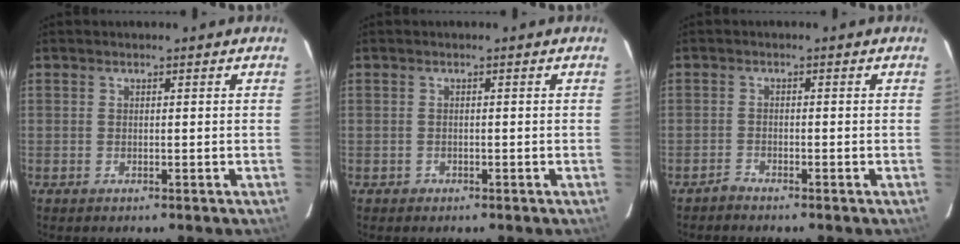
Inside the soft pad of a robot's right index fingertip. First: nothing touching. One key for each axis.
{"total": 0.9, "fx": -0.7, "fy": 0.6, "fz": -0.1, "tx": 0.002, "ty": 0.005, "tz": -0.010}
{"total": 1.3, "fx": -1.3, "fy": 0.0, "fz": -0.1, "tx": 0.003, "ty": -0.001, "tz": -0.028}